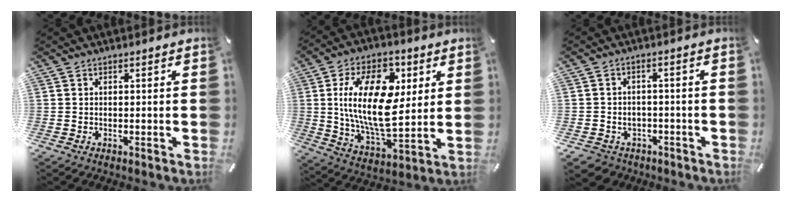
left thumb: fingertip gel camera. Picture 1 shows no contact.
{"total": 21.4, "force": [4.5, 12.1, 17.0], "torque": [-0.338, 0.002, 0.071]}
{"total": 4.4, "force": [-1.8, 3.9, 0.8], "torque": [-0.032, 0.008, -0.036]}